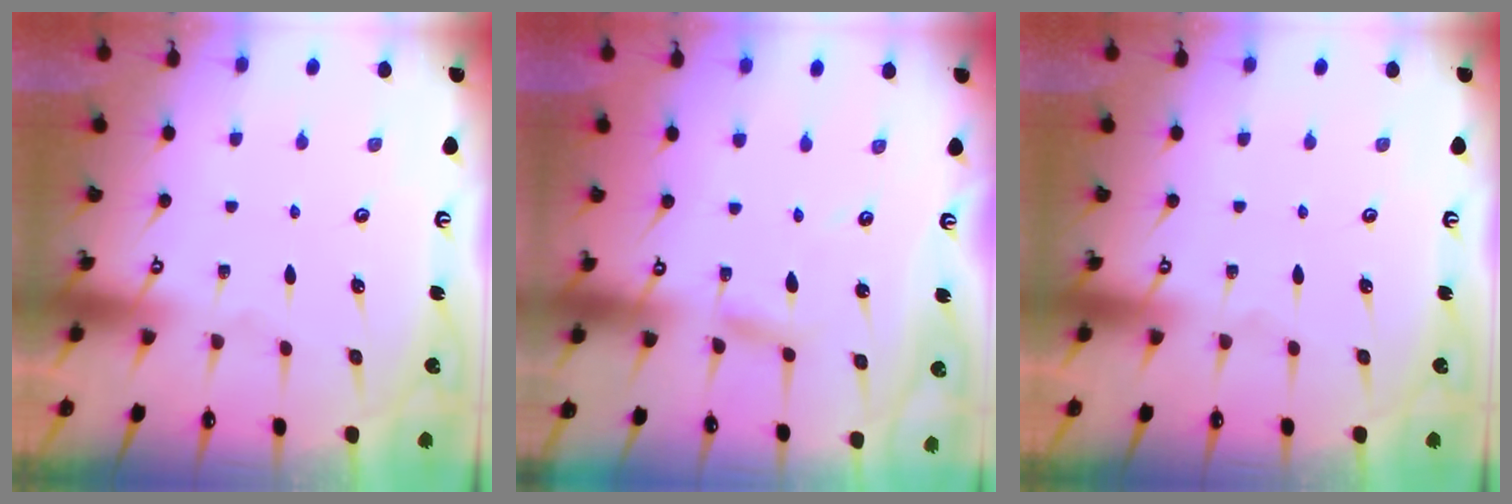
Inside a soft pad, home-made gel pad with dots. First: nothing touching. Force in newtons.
{"total": 3.6, "press": 3.5, "slide": 0.3}
{"total": 0.0}